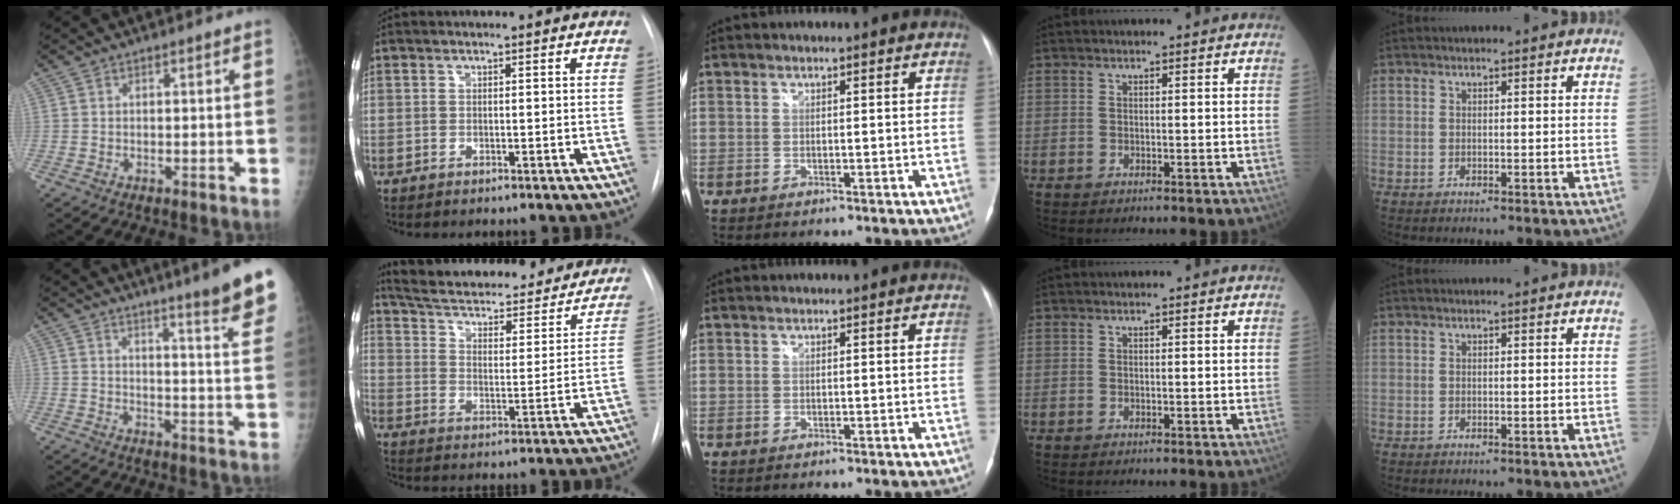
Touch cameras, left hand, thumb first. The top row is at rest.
{"thumb": {"total": 14.7, "force": [10.8, 0.5, 10.0], "torque": [-0.107, -0.068, 0.126]}, "index": {"total": 29.2, "force": [25.7, 7.6, 11.7], "torque": [-0.193, -0.028, 0.333]}}